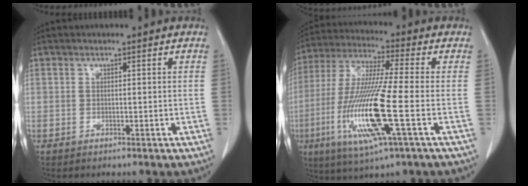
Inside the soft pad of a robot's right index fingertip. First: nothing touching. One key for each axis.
{"total": 16.2, "fx": -4.2, "fy": 0.4, "fz": 15.6, "tx": -0.327, "ty": -0.019, "tz": -0.082}